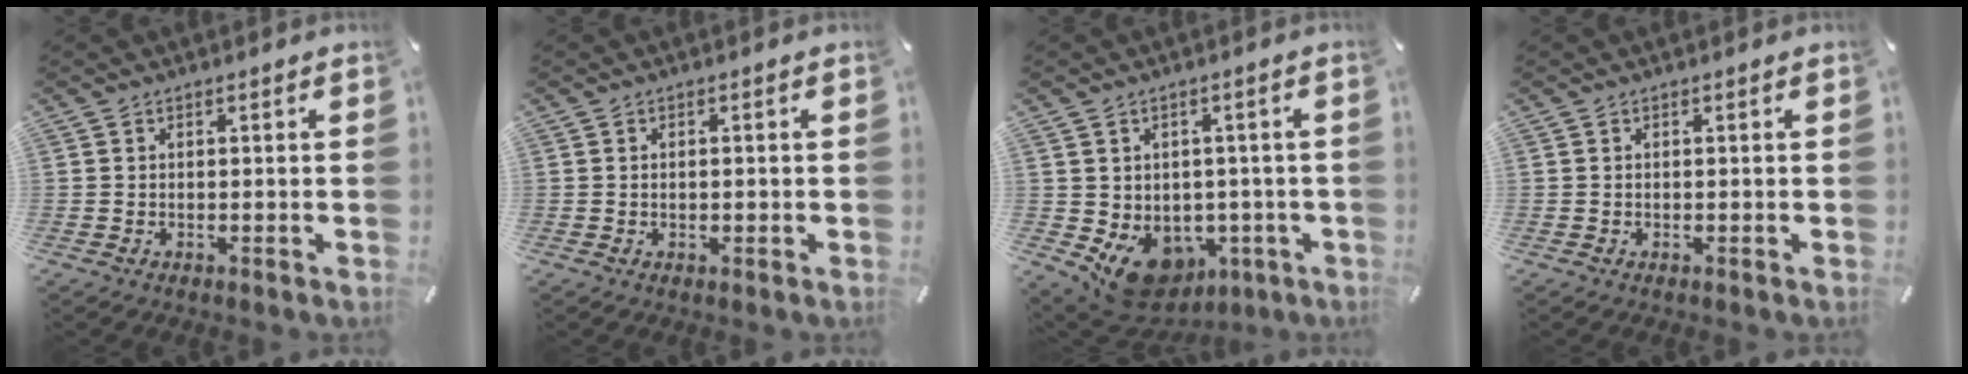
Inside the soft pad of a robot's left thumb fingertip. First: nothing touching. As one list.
[{"total": 0.8, "force": [-0.1, 0.4, 0.7], "torque": [-0.014, 0.000, -0.002]}, {"total": 10.2, "force": [-4.1, 8.2, 4.6], "torque": [-0.074, 0.003, -0.064]}, {"total": 0.0}]